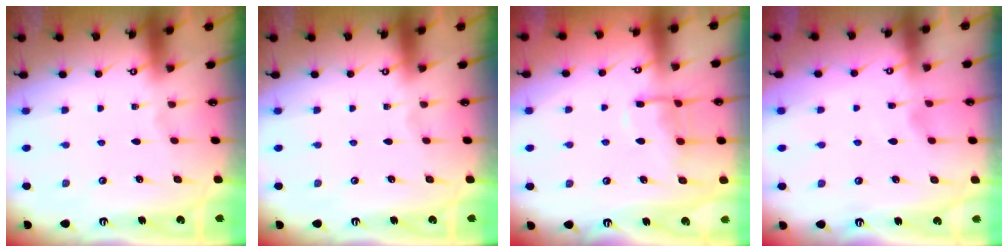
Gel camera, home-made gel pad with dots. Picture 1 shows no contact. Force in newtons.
{"total": 0.0}
{"total": 10.6, "press": 10.5, "slide": 1.1}
{"total": 2.1, "press": 2.1, "slide": 0.3}